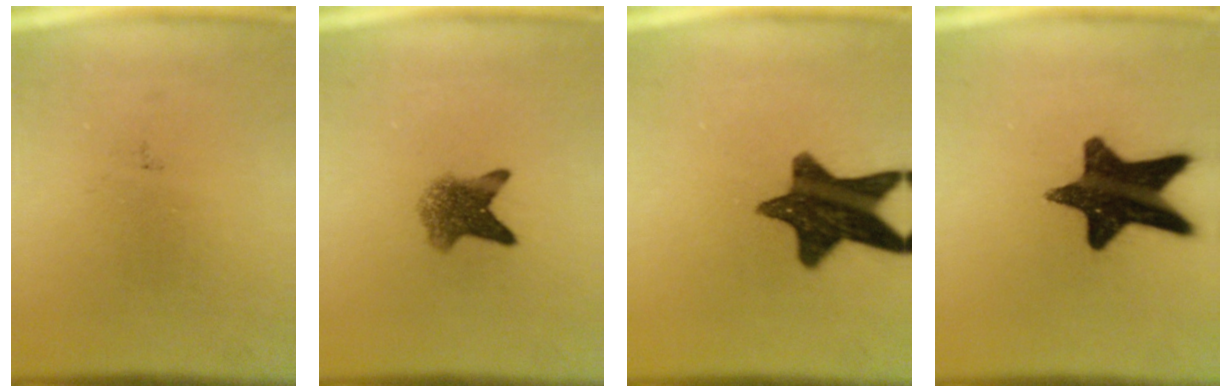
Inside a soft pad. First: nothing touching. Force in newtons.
{"total": 4.9}
{"total": 13.7}
{"total": 16.2}